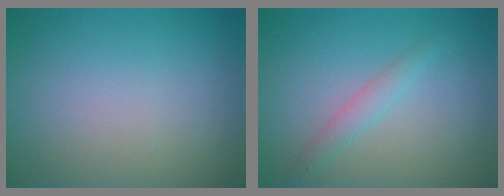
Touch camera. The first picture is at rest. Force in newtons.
{"total": 1.6, "press": 1.6, "slide": 0.0}